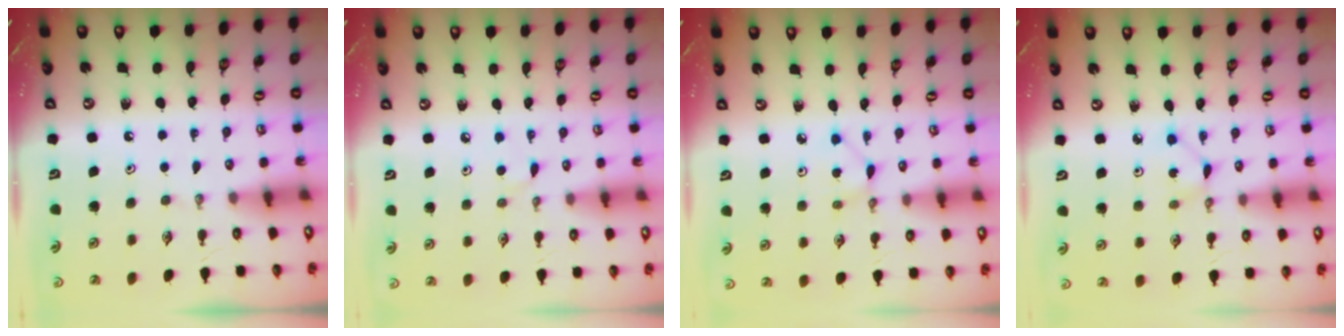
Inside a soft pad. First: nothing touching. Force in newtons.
{"total": 3.6, "press": 3.6, "slide": 0.4}
{"total": 2.8, "press": 2.8, "slide": 0.3}
{"total": 1.8, "press": 1.7, "slide": 0.3}